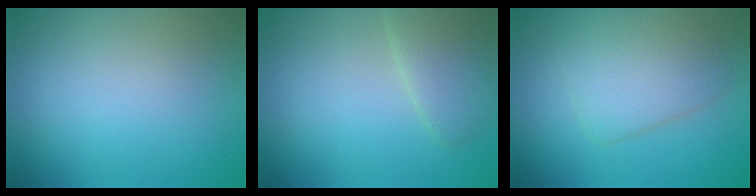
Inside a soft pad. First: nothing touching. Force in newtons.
{"total": 2.8, "press": 2.8, "slide": 0.2}
{"total": 4.5, "press": 4.5, "slide": 0.3}